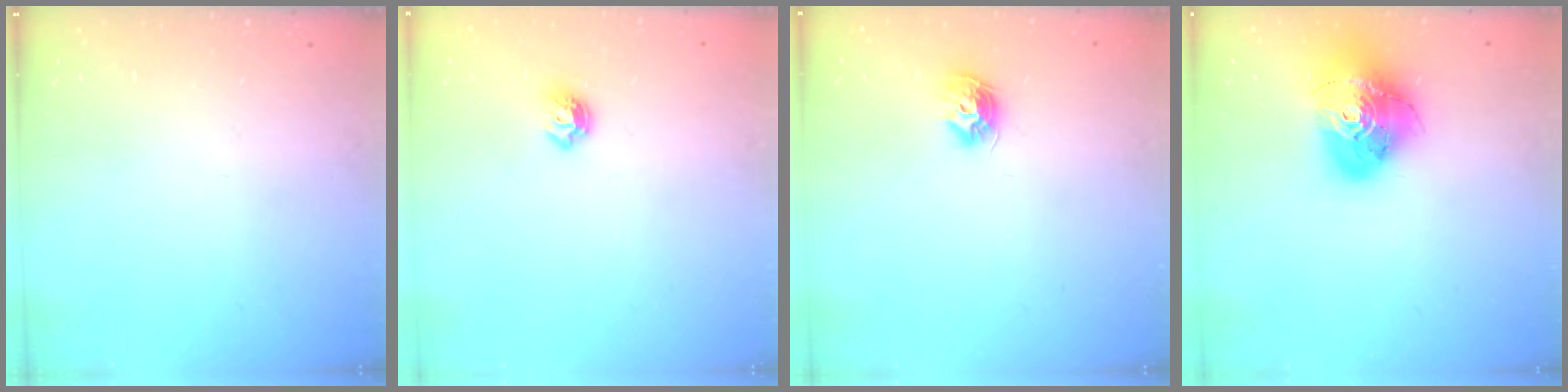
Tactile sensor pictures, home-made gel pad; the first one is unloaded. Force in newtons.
{"total": 5.2, "press": 5.1, "slide": 0.8}
{"total": 8.3, "press": 8.3, "slide": 0.2}
{"total": 18.4, "press": 18.3, "slide": 2.1}